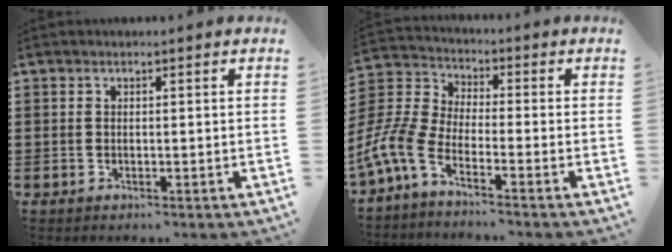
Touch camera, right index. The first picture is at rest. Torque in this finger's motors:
{"motor_torque": [1.58, 0.56, 0.33, 0.08]}